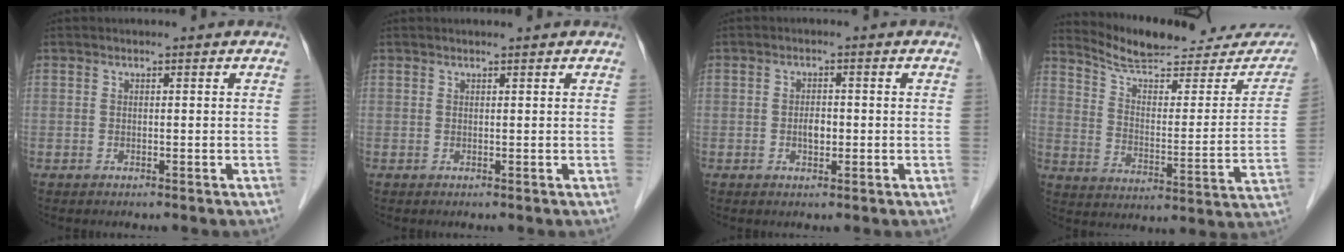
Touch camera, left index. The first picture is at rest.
{"total": 0.8, "force": [0.7, -0.1, 0.3], "torque": [-0.005, 0.003, 0.013]}
{"total": 2.0, "force": [-0.6, 1.0, 1.7], "torque": [-0.028, -0.001, -0.008]}
{"total": 21.3, "force": [19.8, 5.0, 6.2], "torque": [-0.075, -0.042, 0.261]}